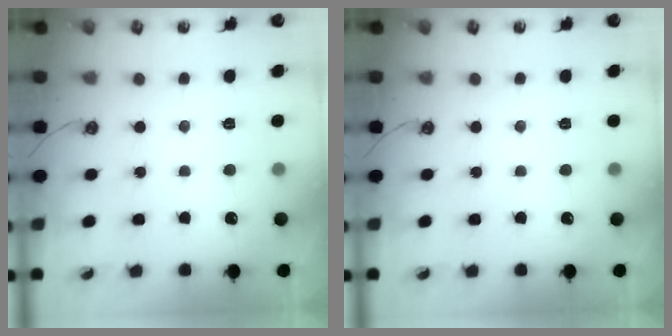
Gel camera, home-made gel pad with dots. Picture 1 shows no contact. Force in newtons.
{"total": 0.0}